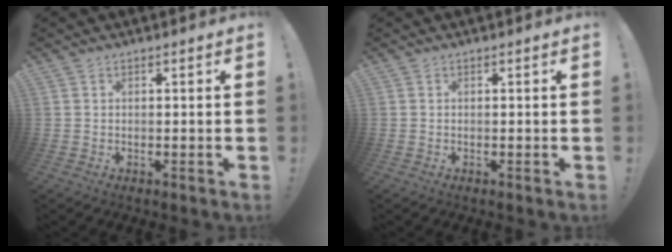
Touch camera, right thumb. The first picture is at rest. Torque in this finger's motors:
{"motor_torque": [0.31, -0.09, -0.05, -0.23, 0.04]}